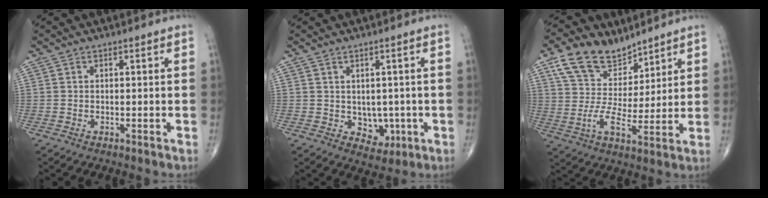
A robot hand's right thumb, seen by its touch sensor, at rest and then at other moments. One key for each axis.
{"total": 4.7, "fx": -0.4, "fy": 3.8, "fz": 2.9, "tx": -0.011, "ty": -0.003, "tz": 0.006}
{"total": 12.0, "fx": 8.2, "fy": 6.8, "fz": 5.4, "tx": -0.078, "ty": -0.033, "tz": 0.153}